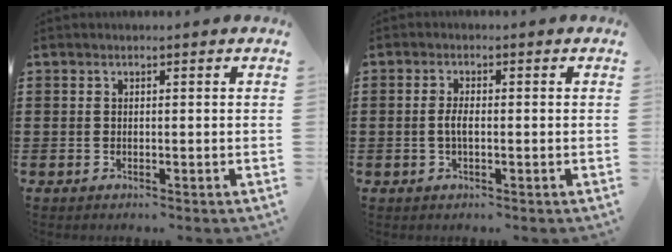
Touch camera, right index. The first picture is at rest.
{"total": 2.3, "force": [-0.3, 0.7, 2.1], "torque": [-0.048, -0.002, -0.009]}